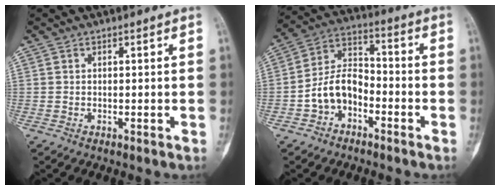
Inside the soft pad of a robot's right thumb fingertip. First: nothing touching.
{"total": 9.3, "force": [-3.8, 6.3, 5.7], "torque": [-0.092, 0.048, -0.080]}